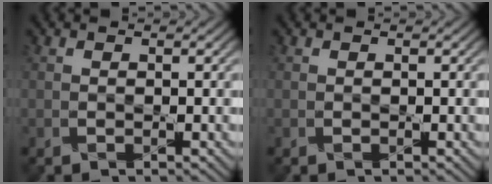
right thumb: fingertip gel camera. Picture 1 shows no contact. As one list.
[{"total": 0.0}]